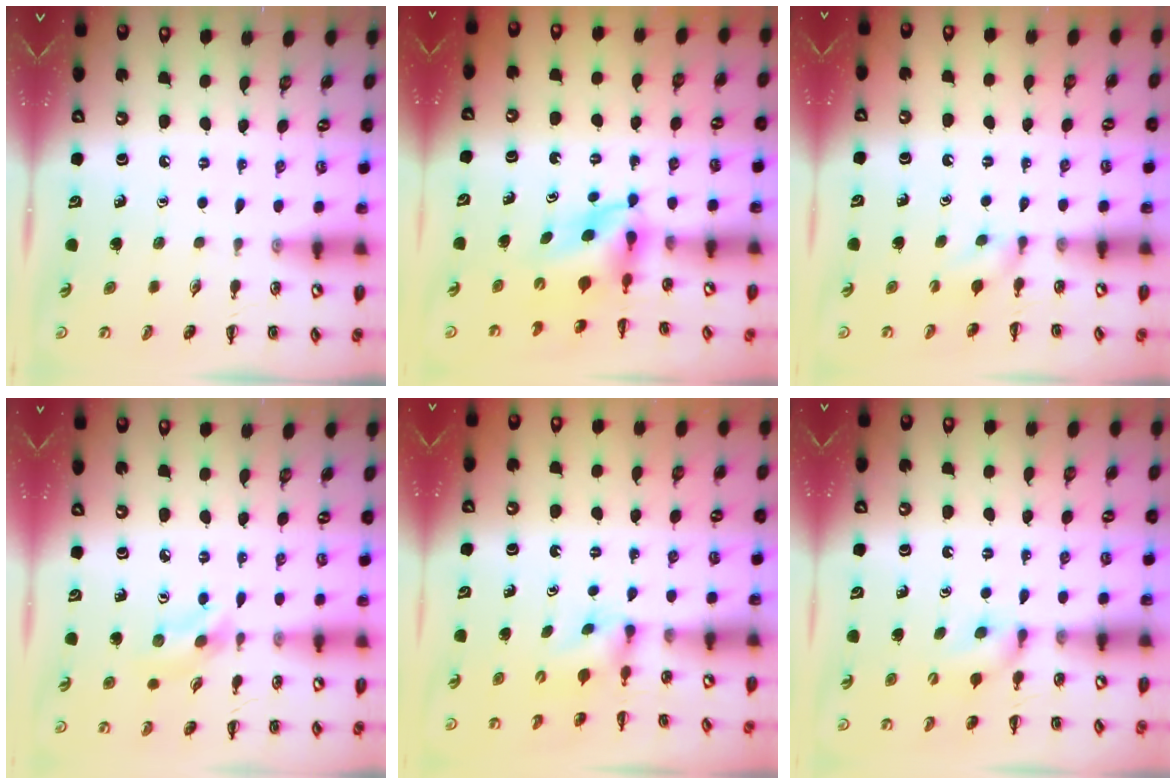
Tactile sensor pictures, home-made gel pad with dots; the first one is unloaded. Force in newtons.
{"total": 5.8, "press": 5.7, "slide": 1.0}
{"total": 2.9, "press": 2.7, "slide": 1.0}
{"total": 2.9, "press": 2.9, "slide": 0.7}
{"total": 2.2, "press": 1.9, "slide": 1.0}
{"total": 6.6, "press": 6.3, "slide": 1.8}